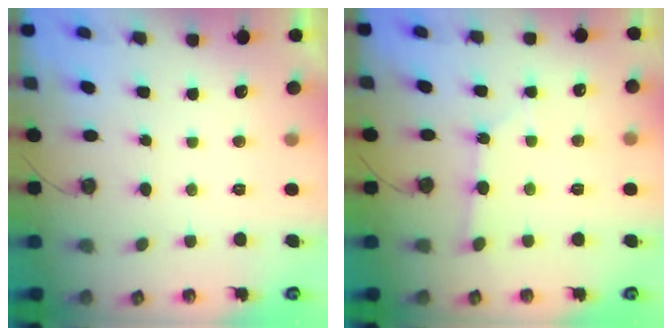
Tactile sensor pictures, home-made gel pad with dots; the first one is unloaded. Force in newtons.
{"total": 2.6, "press": 2.6, "slide": 0.3}